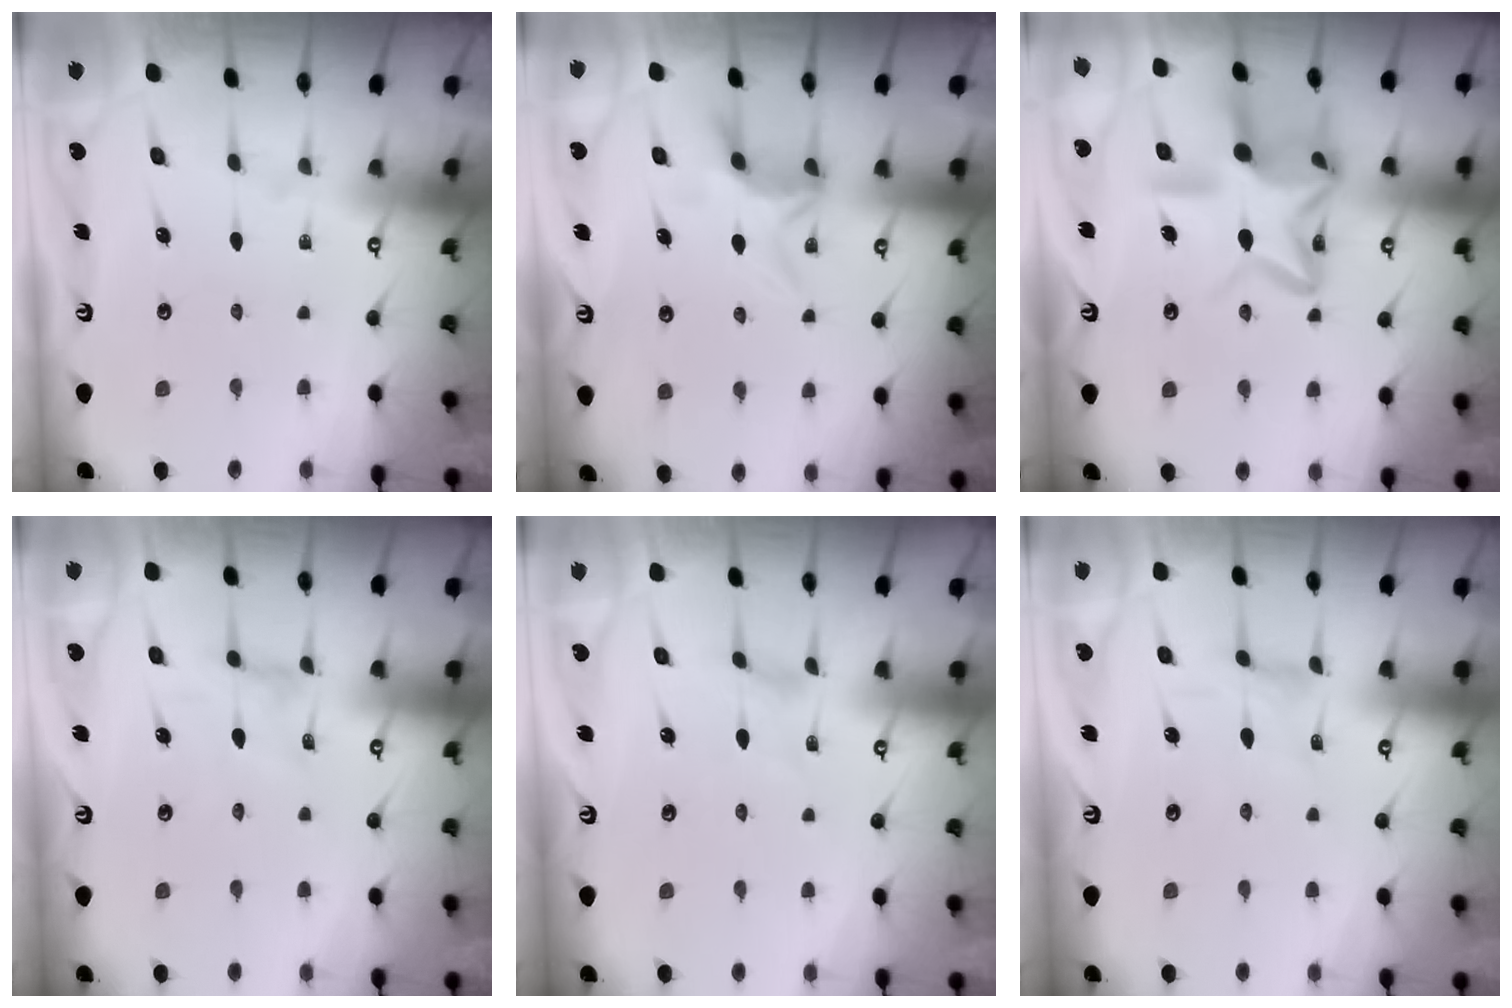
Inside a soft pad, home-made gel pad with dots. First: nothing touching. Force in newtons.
{"total": 6.1, "press": 5.9, "slide": 1.3}
{"total": 15.7, "press": 15.6, "slide": 1.1}
{"total": 0.0}
{"total": 0.0}
{"total": 0.0}